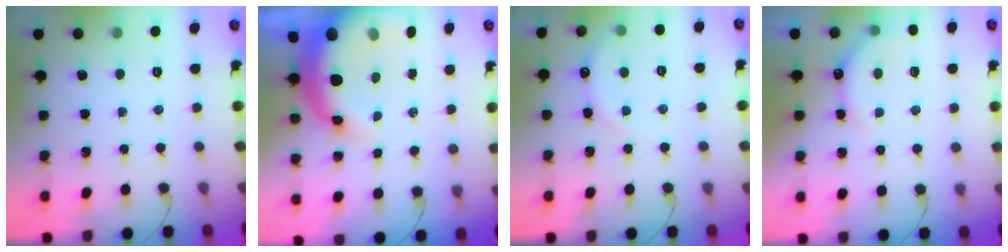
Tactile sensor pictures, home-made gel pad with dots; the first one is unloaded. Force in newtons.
{"total": 12.2, "press": 11.9, "slide": 2.8}
{"total": 7.3, "press": 7.1, "slide": 1.7}
{"total": 5.3, "press": 5.2, "slide": 0.4}